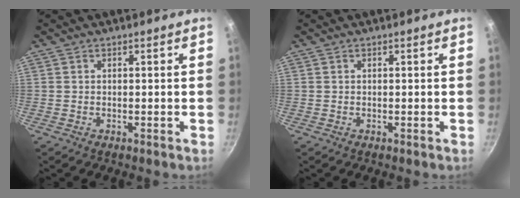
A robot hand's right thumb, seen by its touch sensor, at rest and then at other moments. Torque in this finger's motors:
{"motor_torque": [0.12, -0.07, 0.01, -0.15, 0.03]}